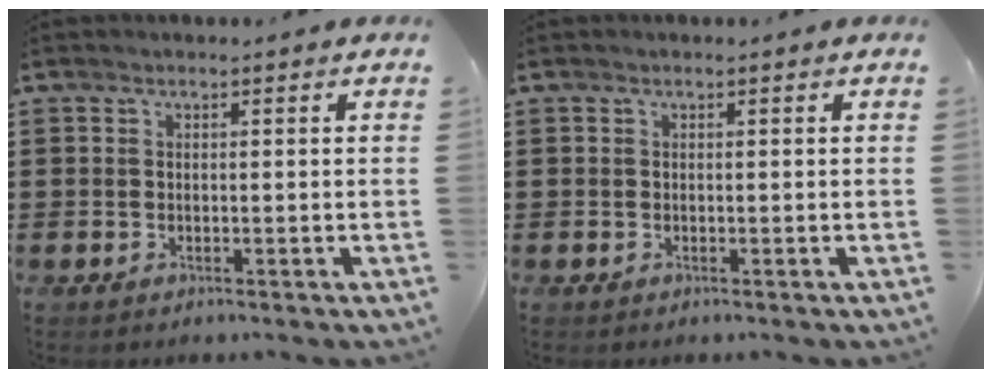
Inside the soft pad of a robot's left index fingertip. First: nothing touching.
{"total": 0.0}